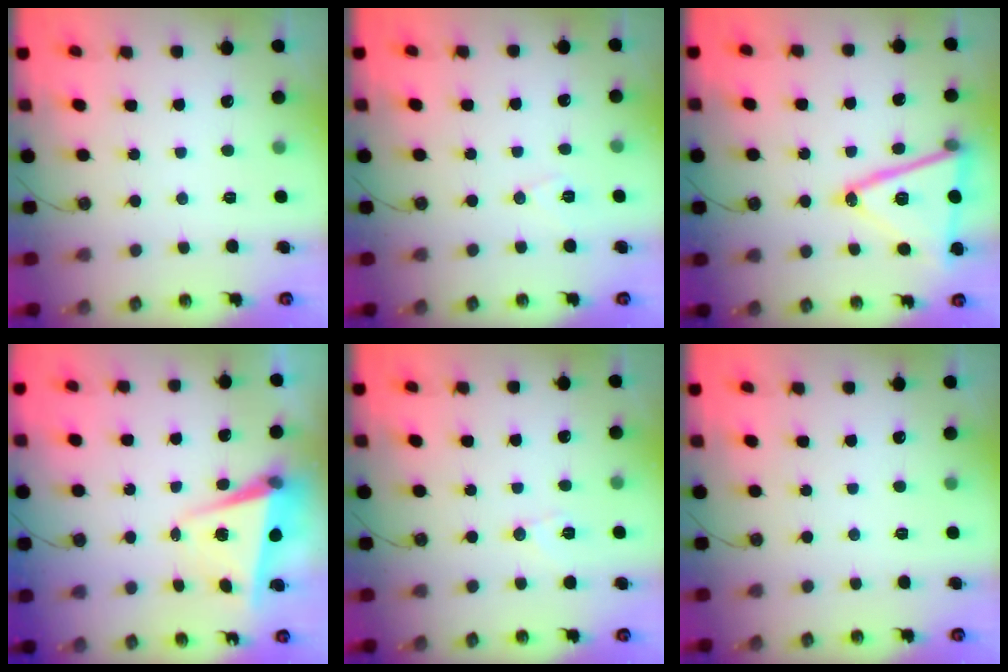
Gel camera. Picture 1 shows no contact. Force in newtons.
{"total": 6.8, "press": 5.0, "slide": 4.5}
{"total": 19.2, "press": 18.8, "slide": 3.4}
{"total": 4.8, "press": 4.7, "slide": 1.1}
{"total": 6.6, "press": 6.3, "slide": 1.7}
{"total": 0.0}